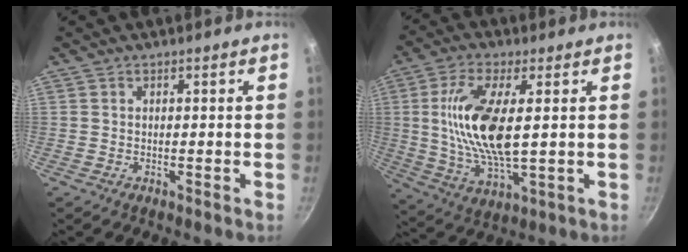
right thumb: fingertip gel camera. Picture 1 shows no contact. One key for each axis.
{"total": 15.3, "fx": 2.0, "fy": 5.9, "fz": 14.0, "tx": -0.276, "ty": -0.008, "tz": 0.038}